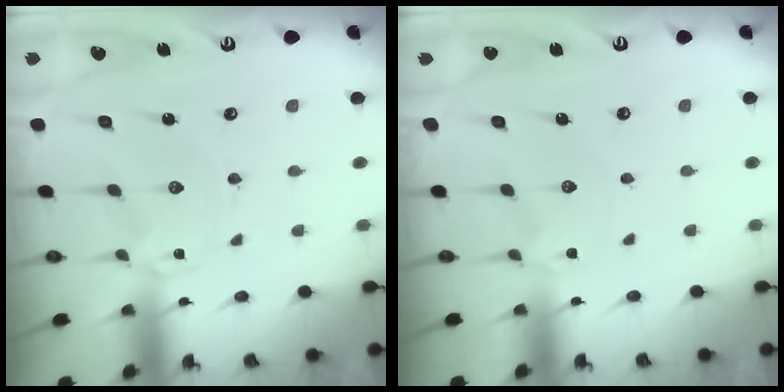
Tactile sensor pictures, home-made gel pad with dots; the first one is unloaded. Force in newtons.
{"total": 0.0}